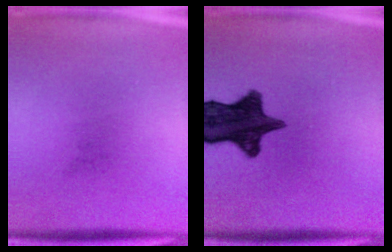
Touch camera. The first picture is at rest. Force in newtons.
{"total": 13.1}